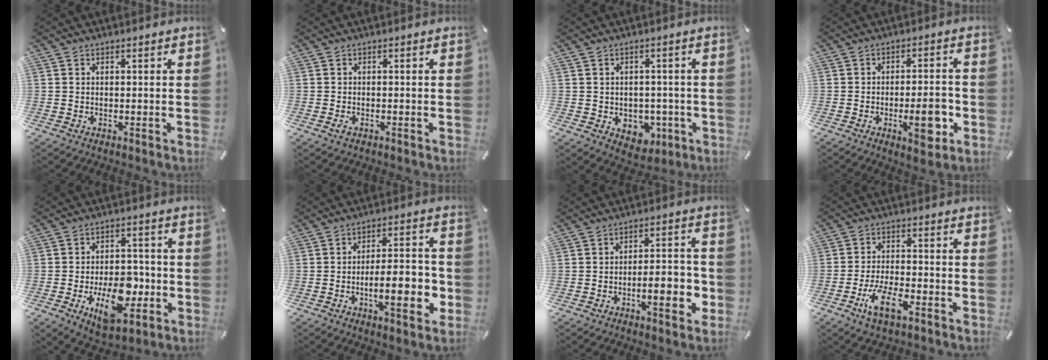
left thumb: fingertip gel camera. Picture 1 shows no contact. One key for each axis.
{"total": 1.2, "fx": -0.6, "fy": 0.6, "fz": 0.9, "tx": -0.015, "ty": 0.001, "tz": -0.011}
{"total": 5.7, "fx": -1.0, "fy": 5.0, "fz": 2.4, "tx": -0.014, "ty": 0.002, "tz": -0.016}
{"total": 10.2, "fx": -3.2, "fy": 4.0, "fz": 8.9, "tx": -0.108, "ty": 0.008, "tz": -0.046}
{"total": 14.0, "fx": -4.5, "fy": 8.2, "fz": 10.5, "tx": -0.164, "ty": 0.003, "tz": -0.075}
{"total": 14.0, "fx": -3.6, "fy": 4.9, "fz": 12.6, "tx": -0.186, "ty": 0.004, "tz": -0.059}
{"total": 10.3, "fx": -3.2, "fy": 3.7, "fz": 9.0, "tx": -0.114, "ty": 0.007, "tz": -0.052}
{"total": 8.6, "fx": -4.3, "fy": 3.5, "fz": 6.5, "tx": -0.146, "ty": 0.006, "tz": -0.081}